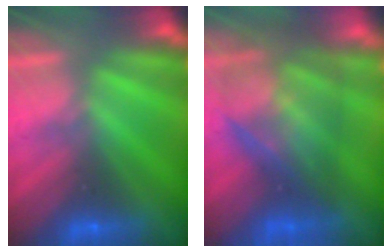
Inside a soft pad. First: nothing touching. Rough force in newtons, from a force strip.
{"total": 7.5}